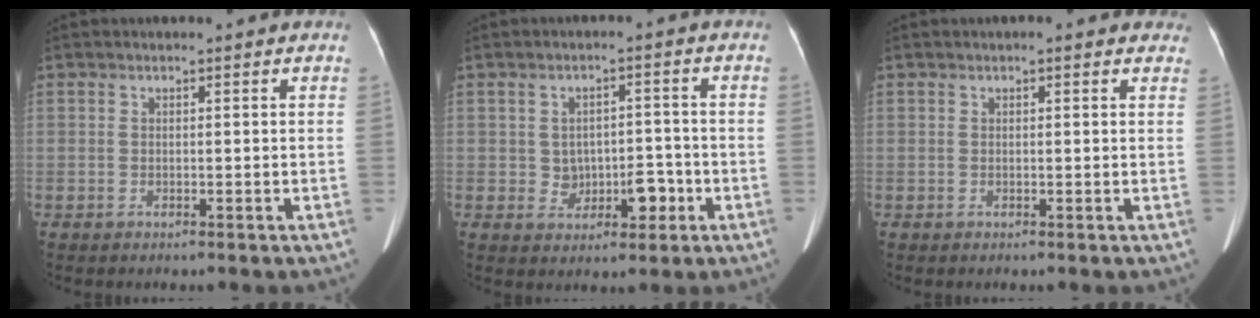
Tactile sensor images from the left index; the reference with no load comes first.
{"total": 5.1, "force": [-1.2, 3.8, 3.2], "torque": [-0.041, 0.018, -0.007]}
{"total": 2.6, "force": [1.9, 0.8, 1.6], "torque": [-0.009, 0.014, 0.017]}